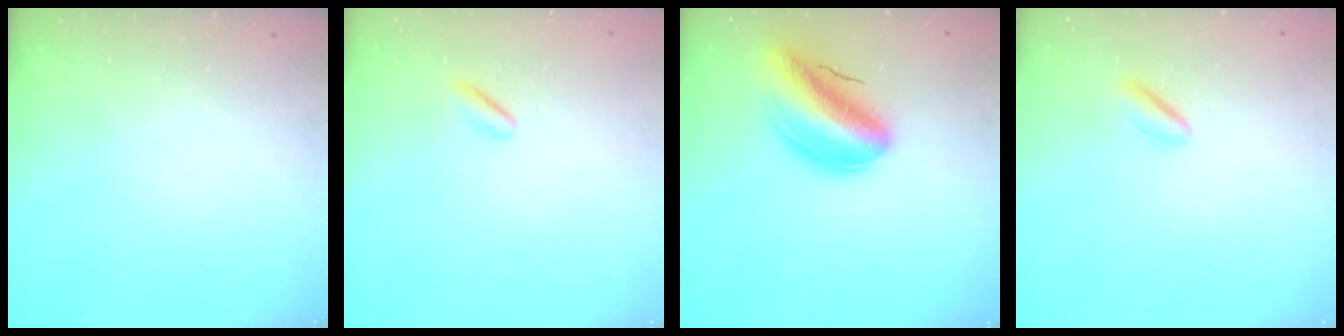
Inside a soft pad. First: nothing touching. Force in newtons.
{"total": 1.0, "press": 0.7, "slide": 0.6}
{"total": 16.1, "press": 15.5, "slide": 4.5}
{"total": 2.5, "press": 2.3, "slide": 1.0}